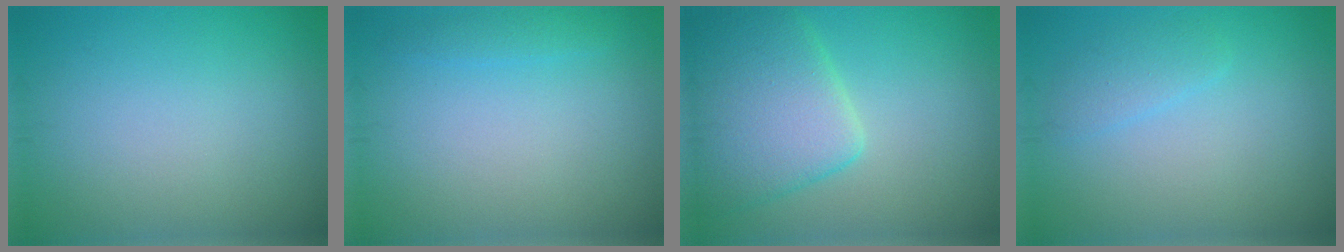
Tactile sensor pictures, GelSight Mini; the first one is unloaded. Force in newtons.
{"total": 1.0, "press": 1.0, "slide": 0.1}
{"total": 7.3, "press": 7.3, "slide": 0.4}
{"total": 1.5, "press": 1.5, "slide": 0.1}